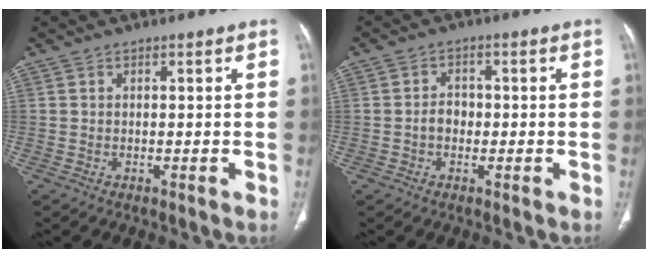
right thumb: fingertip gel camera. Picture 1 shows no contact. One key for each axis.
{"total": 1.3, "fx": -0.4, "fy": 1.0, "fz": 0.7, "tx": -0.005, "ty": 0.005, "tz": -0.009}